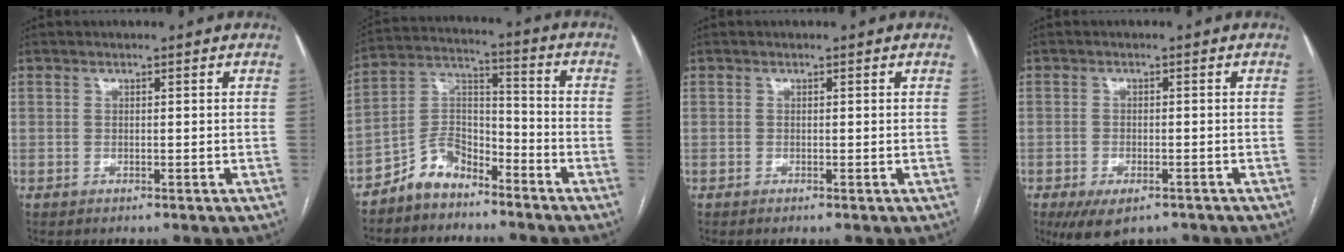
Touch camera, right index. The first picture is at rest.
{"total": 8.0, "force": [-6.4, 4.0, 2.7], "torque": [-0.052, 0.027, -0.124]}
{"total": 0.0}
{"total": 6.5, "force": [-4.4, 2.9, 3.7], "torque": [-0.061, -0.007, -0.067]}